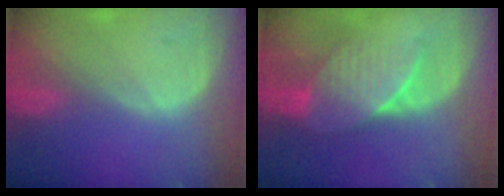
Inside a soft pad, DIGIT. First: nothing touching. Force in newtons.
{"total": 7.3, "press": 6.9, "slide": 2.1}